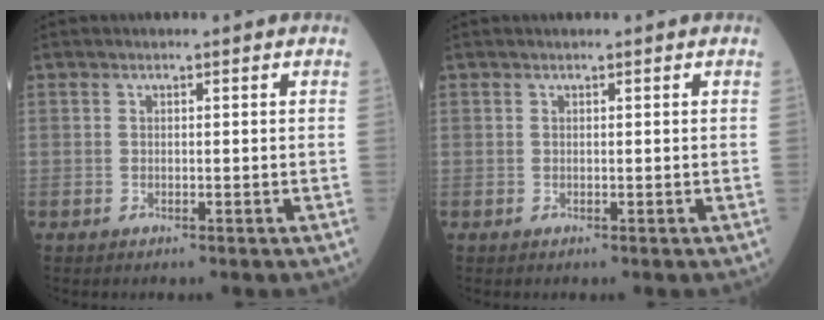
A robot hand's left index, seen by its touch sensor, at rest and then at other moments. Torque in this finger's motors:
{"motor_torque": [0.02, -0.10, 0.02, 0.01]}